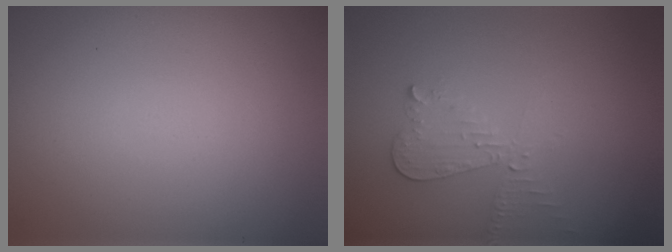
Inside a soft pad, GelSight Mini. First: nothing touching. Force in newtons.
{"total": 2.1, "press": 2.1, "slide": 0.1}